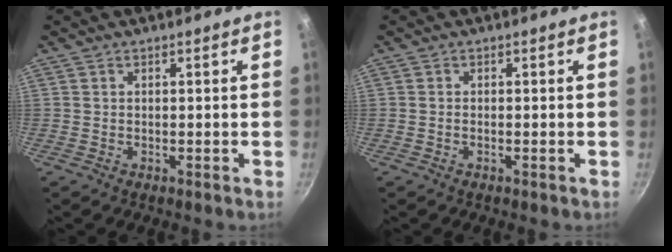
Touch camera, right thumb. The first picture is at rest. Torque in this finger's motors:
{"motor_torque": [-0.11, 0.23, -0.38, 0.18, -0.03]}